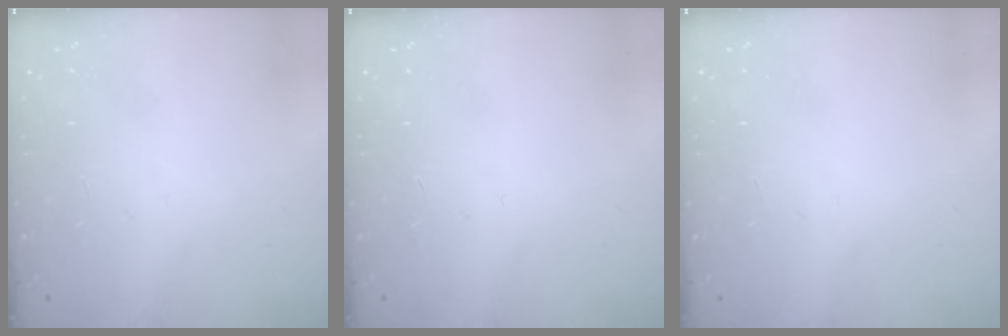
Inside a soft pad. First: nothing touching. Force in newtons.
{"total": 0.0}
{"total": 0.0}